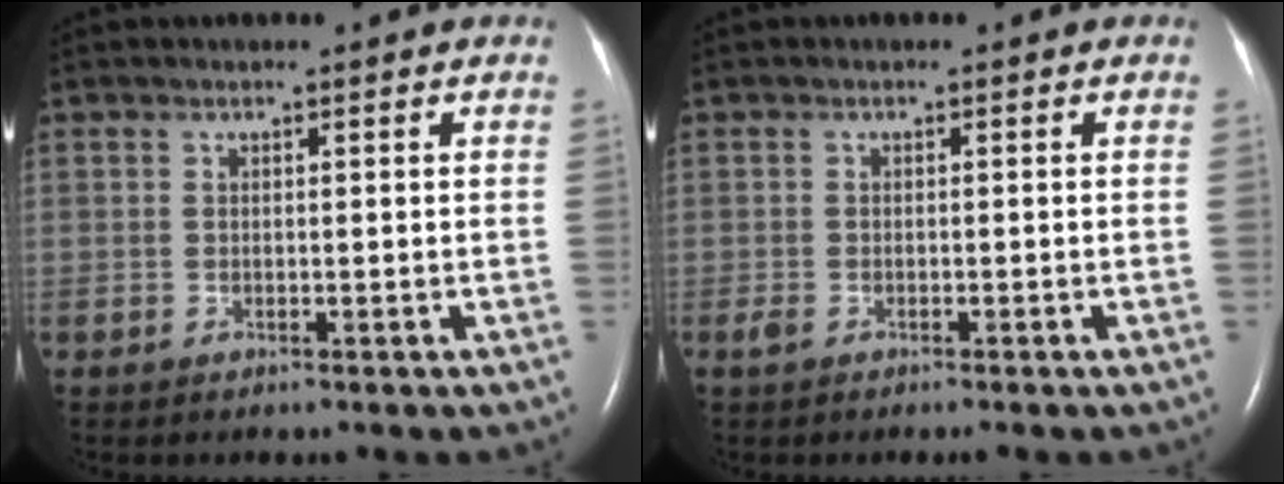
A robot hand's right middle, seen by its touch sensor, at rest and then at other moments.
{"total": 1.4, "force": [-1.0, 0.3, 0.9], "torque": [-0.026, -0.004, -0.017]}